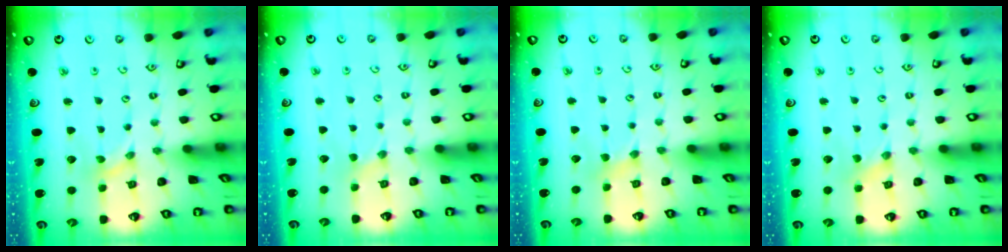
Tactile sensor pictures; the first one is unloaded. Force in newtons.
{"total": 1.0, "press": 1.0, "slide": 0.3}
{"total": 1.9, "press": 1.9, "slide": 0.4}
{"total": 0.5, "press": 0.5, "slide": 0.1}